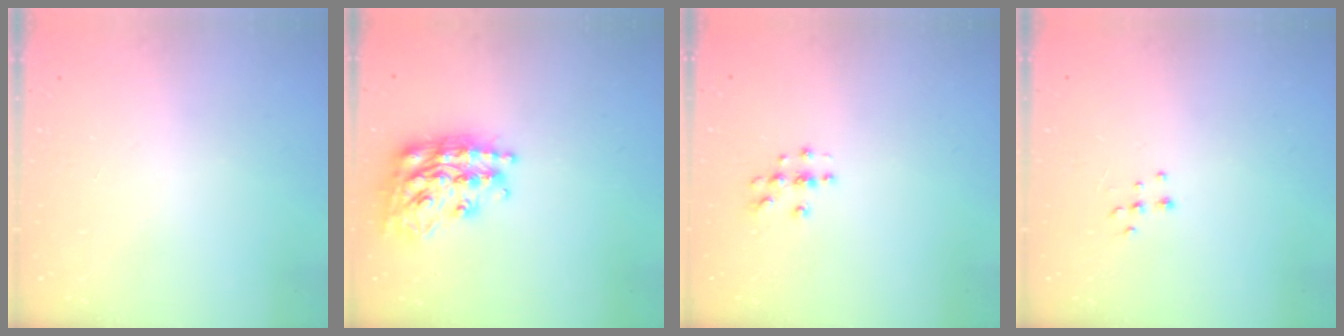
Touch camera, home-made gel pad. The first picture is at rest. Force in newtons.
{"total": 22.0, "press": 21.9, "slide": 1.4}
{"total": 4.5, "press": 4.5, "slide": 0.5}
{"total": 6.7, "press": 6.7, "slide": 0.6}